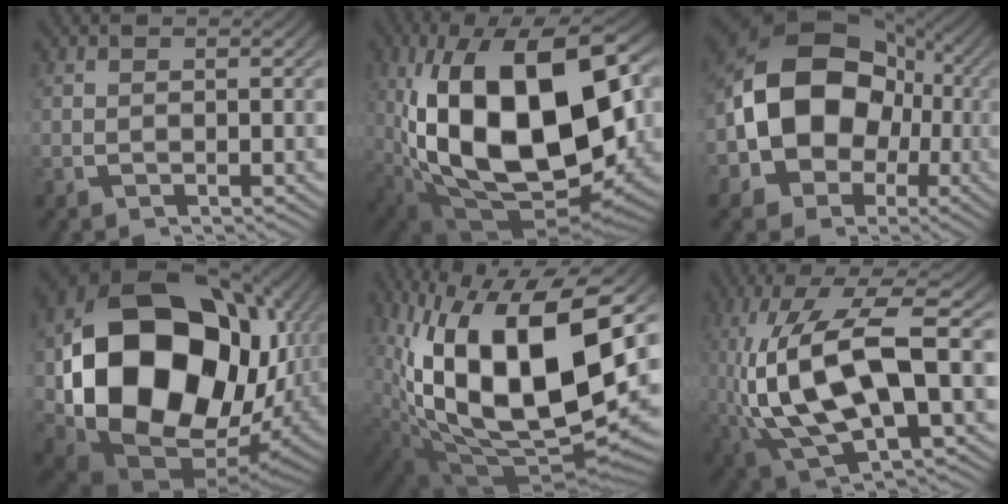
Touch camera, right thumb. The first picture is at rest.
{"total": 25.4, "force": [-1.6, 15.0, 20.4], "torque": [-0.389, -0.070, 0.020]}
{"total": 15.6, "force": [0.2, 12.5, 9.4], "torque": [-0.218, -0.045, 0.012]}
{"total": 28.8, "force": [-1.7, 19.4, 21.3], "torque": [-0.413, -0.083, 0.006]}
{"total": 22.9, "force": [-1.2, 13.7, 18.3], "torque": [-0.358, -0.075, 0.026]}
{"total": 15.1, "force": [-1.2, 8.4, 12.4], "torque": [-0.282, -0.039, 0.005]}